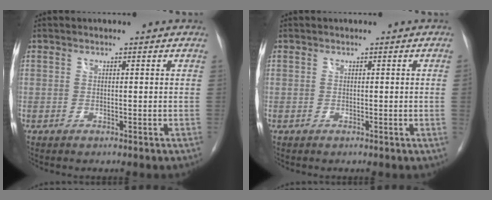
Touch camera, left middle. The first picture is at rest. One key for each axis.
{"total": 0.7, "fx": -0.1, "fy": -0.3, "fz": 0.7, "tx": -0.006, "ty": 0.000, "tz": -0.001}